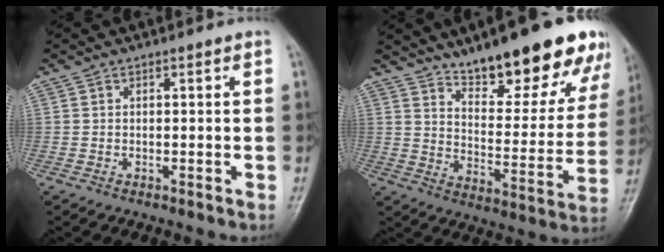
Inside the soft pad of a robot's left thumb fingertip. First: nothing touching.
{"total": 22.2, "force": [15.6, 7.1, 14.1], "torque": [-0.145, -0.083, 0.229]}